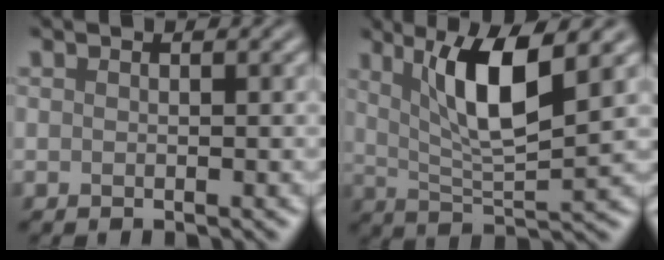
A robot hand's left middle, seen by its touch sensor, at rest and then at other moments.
{"total": 7.1, "force": [2.8, 1.6, 6.3], "torque": [-0.111, -0.004, 0.051]}